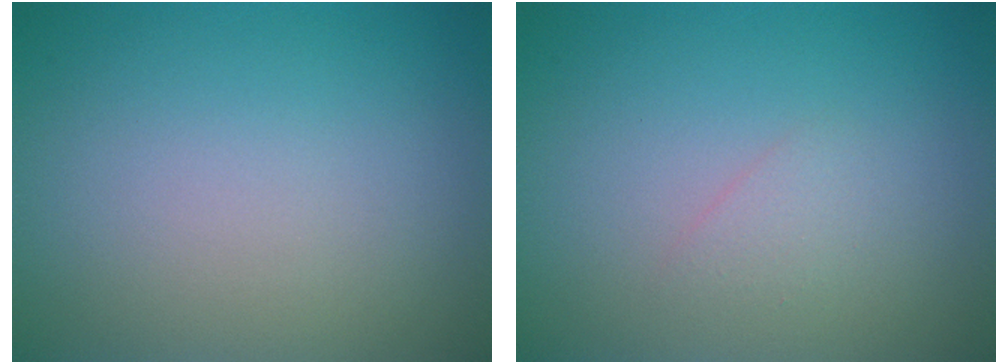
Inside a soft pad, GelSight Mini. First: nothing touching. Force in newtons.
{"total": 1.0, "press": 1.0, "slide": 0.1}